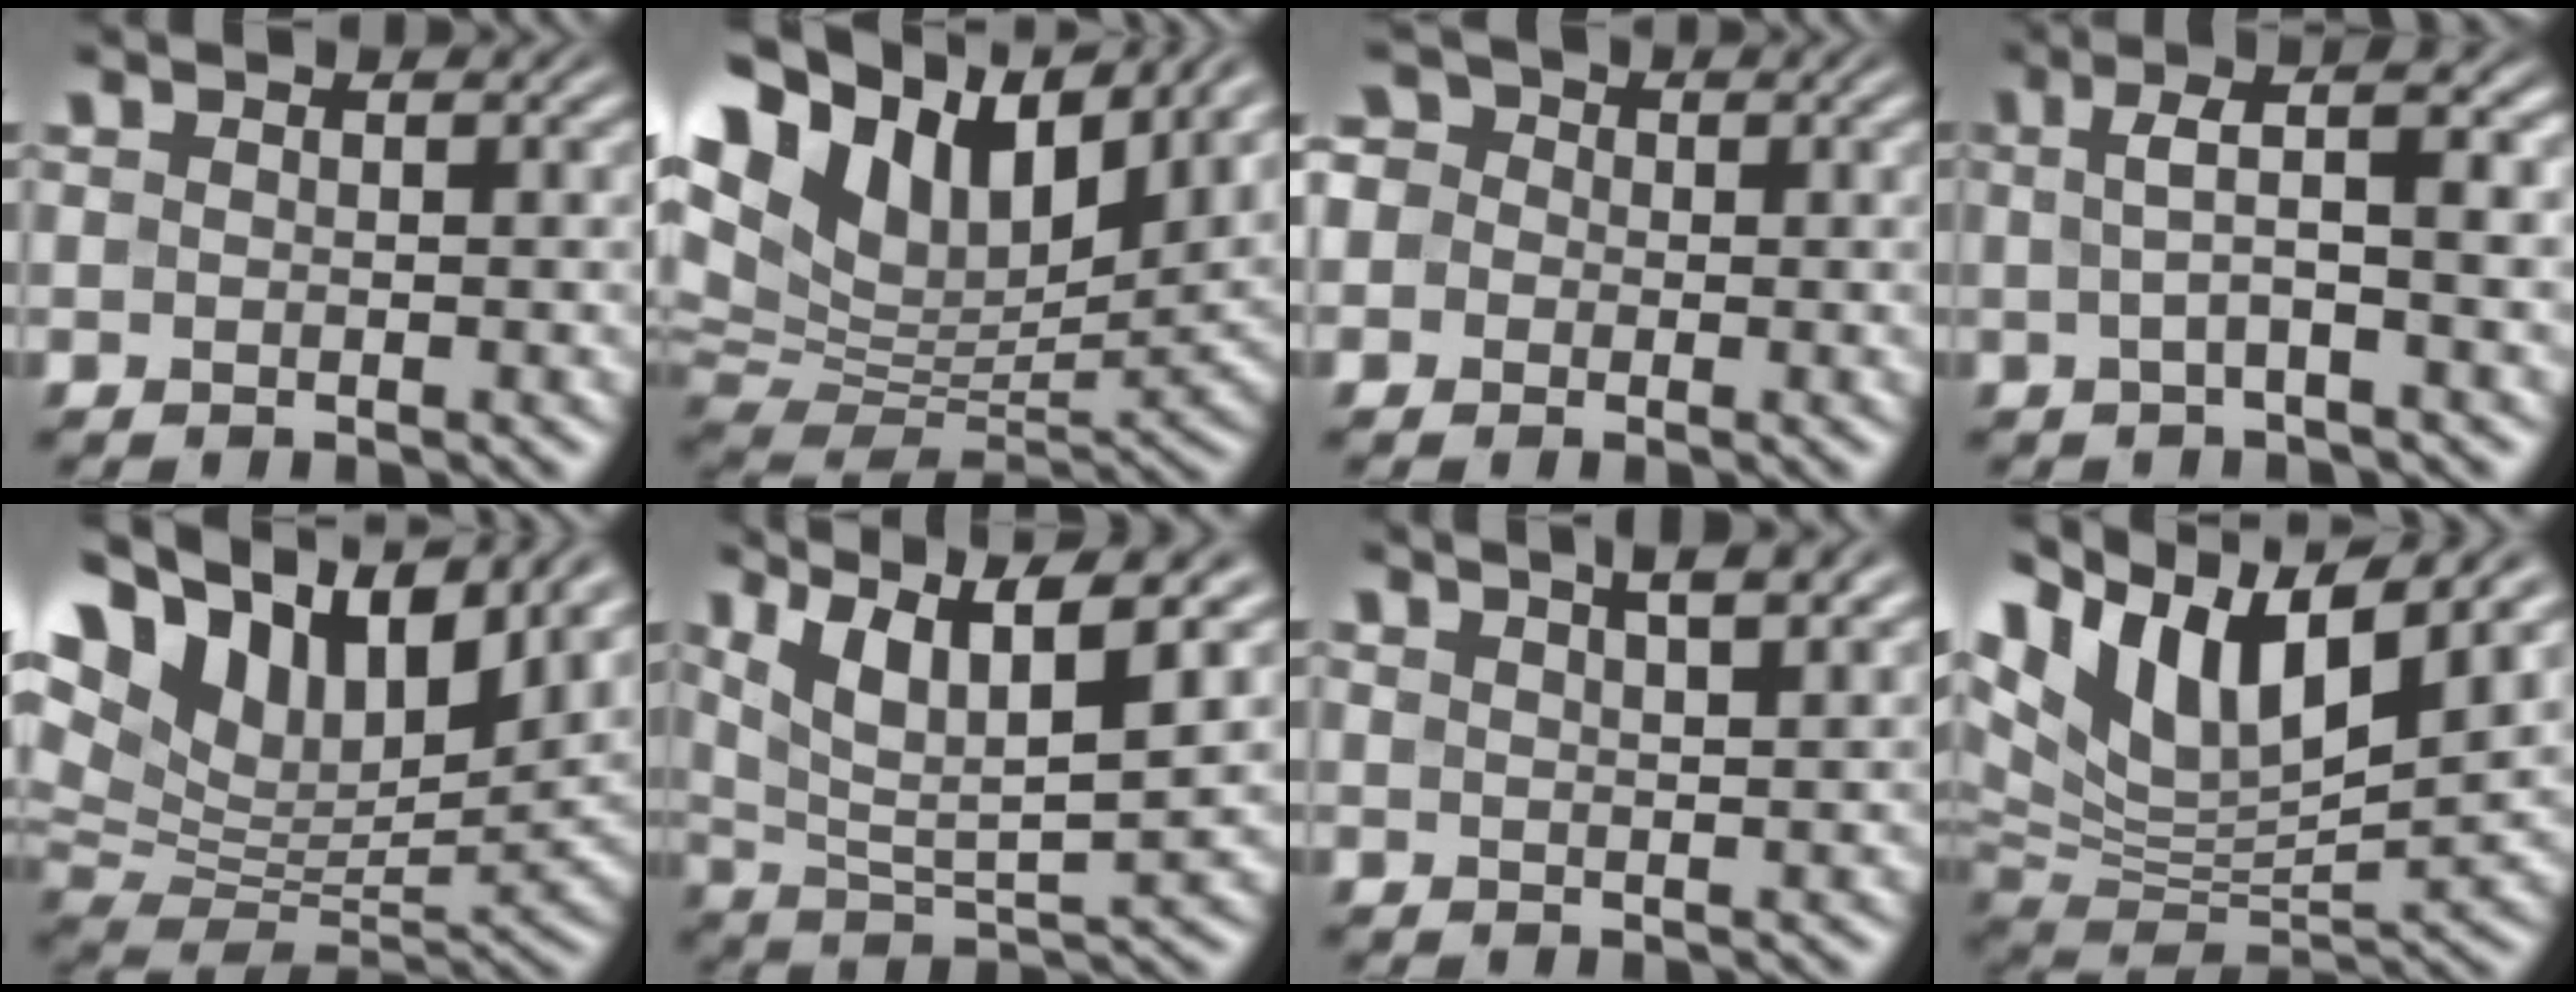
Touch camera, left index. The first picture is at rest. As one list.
[{"total": 17.7, "force": [9.3, 9.9, 11.3], "torque": [-0.258, 0.047, 0.175]}, {"total": 4.2, "force": [0.6, 3.7, 1.9], "torque": [-0.022, 0.028, -0.024]}, {"total": 4.7, "force": [0.5, 1.1, 4.6], "torque": [-0.074, 0.020, 0.003]}, {"total": 16.8, "force": [9.4, 8.8, 10.8], "torque": [-0.233, 0.043, 0.171]}, {"total": 10.0, "force": [5.6, 2.8, 7.8], "torque": [-0.143, 0.014, 0.089]}, {"total": 5.8, "force": [3.8, 2.1, 3.9], "torque": [-0.019, 0.030, 0.024]}, {"total": 14.2, "force": [7.9, 6.1, 10.2], "torque": [-0.215, 0.030, 0.145]}]